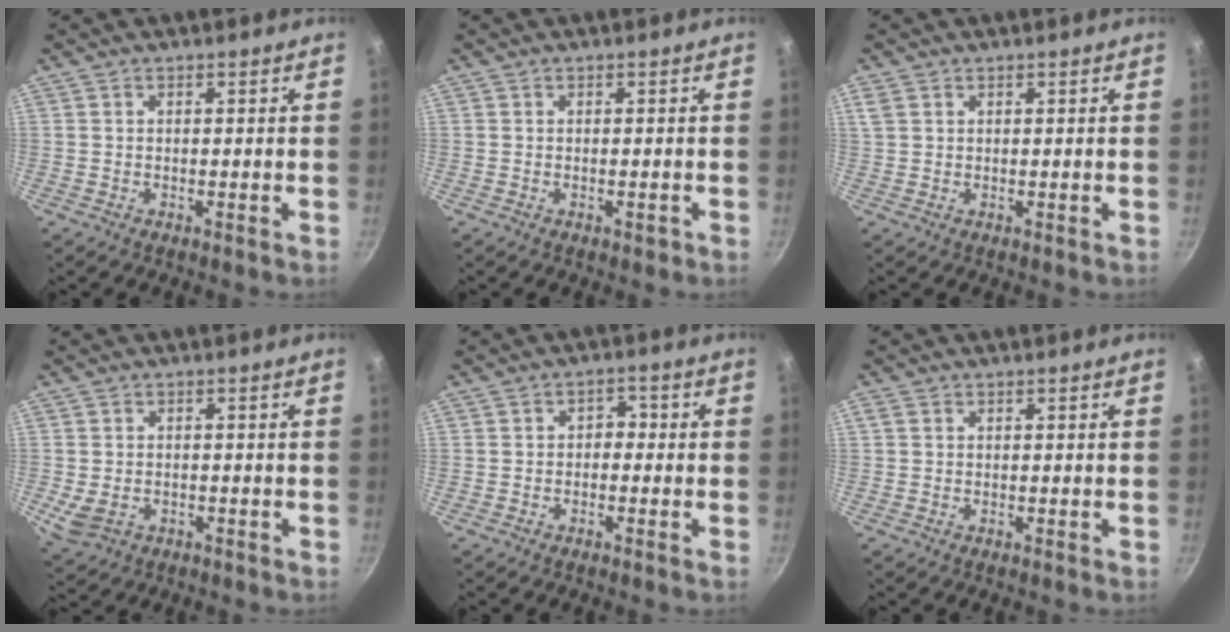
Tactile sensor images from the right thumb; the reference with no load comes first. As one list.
[{"total": 1.0, "force": [-0.4, 0.5, 0.8], "torque": [-0.008, 0.002, -0.005]}, {"total": 2.3, "force": [1.1, 1.6, 1.3], "torque": [-0.027, 0.003, 0.027]}, {"total": 4.6, "force": [-1.1, 3.4, 2.8], "torque": [-0.056, -0.005, -0.012]}, {"total": 2.5, "force": [-0.5, 1.9, 1.5], "torque": [-0.003, 0.011, -0.014]}, {"total": 0.9, "force": [0.3, 0.8, 0.4], "torque": [-0.010, 0.004, 0.005]}]